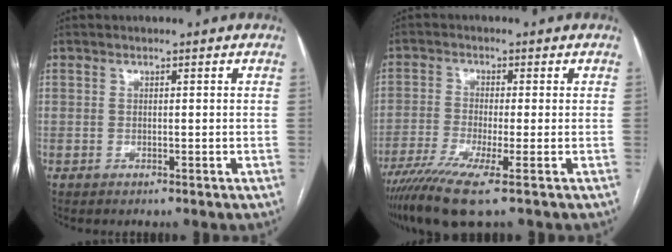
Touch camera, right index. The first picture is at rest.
{"total": 8.9, "force": [-5.8, -0.3, 6.8], "torque": [-0.125, -0.025, -0.103]}